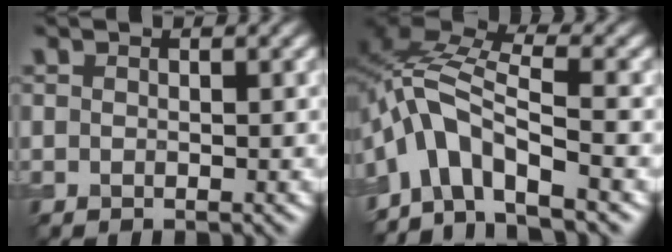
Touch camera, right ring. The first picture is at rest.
{"total": 7.4, "force": [-3.8, 3.2, 5.5], "torque": [-0.097, 0.013, -0.084]}